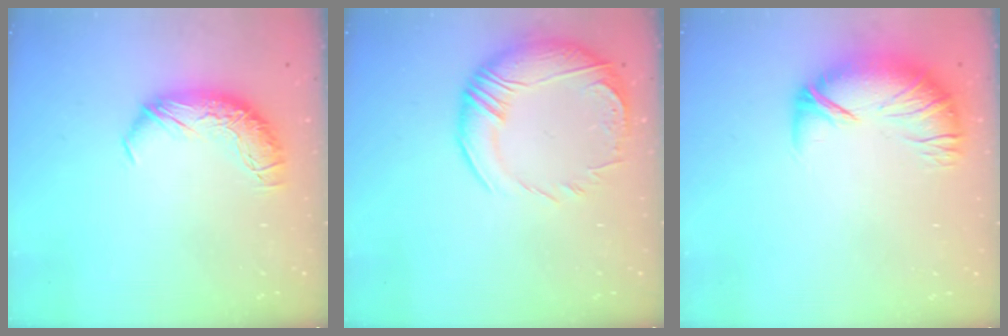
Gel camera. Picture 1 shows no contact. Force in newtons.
{"total": 6.3, "press": 4.2, "slide": 4.7}
{"total": 2.8, "press": 1.6, "slide": 2.2}